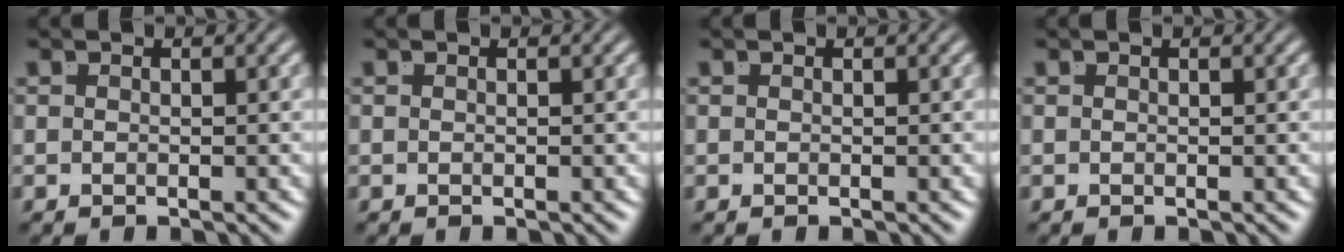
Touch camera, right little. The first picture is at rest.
{"total": 0.0}
{"total": 0.0}
{"total": 0.0}